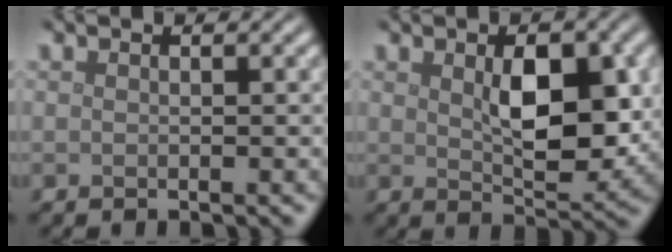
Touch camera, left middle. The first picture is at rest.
{"total": 6.0, "force": [0.8, 3.0, 5.1], "torque": [-0.082, -0.007, 0.023]}